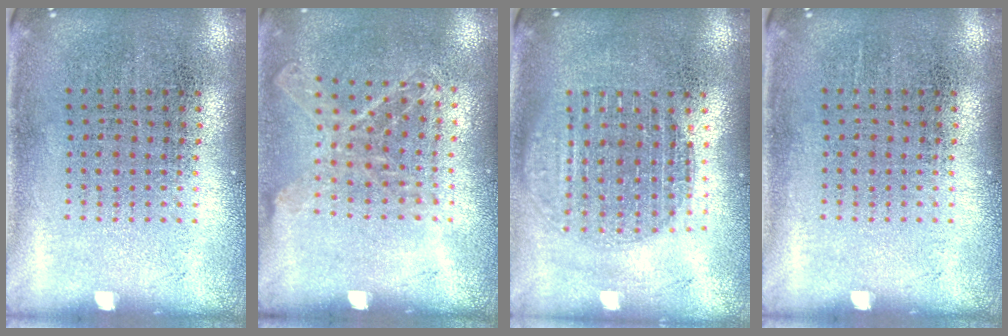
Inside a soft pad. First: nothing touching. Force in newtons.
{"total": 1.1, "press": 1.0, "slide": 0.3}
{"total": 1.7, "press": 1.5, "slide": 0.9}
{"total": 0.0}